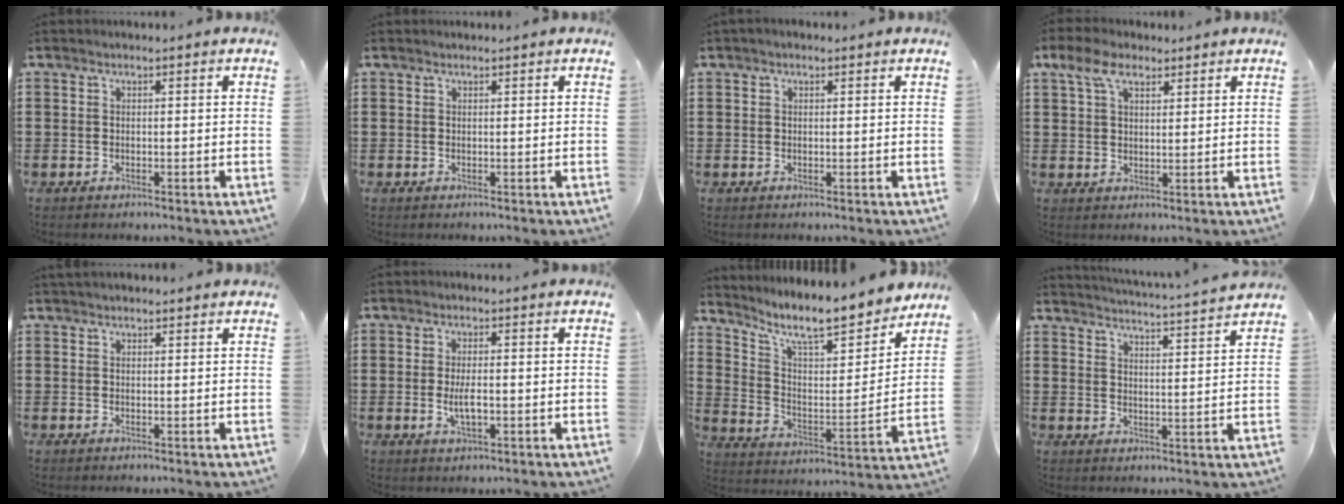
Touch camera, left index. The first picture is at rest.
{"total": 0.0}
{"total": 0.5, "force": [0.2, 0.3, 0.4], "torque": [-0.008, 0.003, 0.004]}
{"total": 5.6, "force": [3.3, 3.1, 3.3], "torque": [-0.079, 0.015, 0.059]}
{"total": 1.1, "force": [1.0, 0.3, 0.3], "torque": [-0.007, 0.002, 0.019]}
{"total": 3.6, "force": [-0.4, 1.3, 3.3], "torque": [-0.067, -0.004, -0.010]}
{"total": 10.8, "force": [9.1, 2.2, 5.4], "torque": [-0.120, -0.065, 0.150]}
{"total": 3.7, "force": [3.6, -0.9, 0.5], "torque": [-0.019, -0.035, 0.056]}